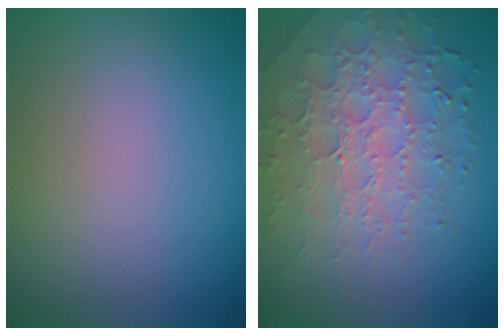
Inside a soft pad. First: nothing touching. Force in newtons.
{"total": 6.2, "press": 4.7, "slide": 4.0}